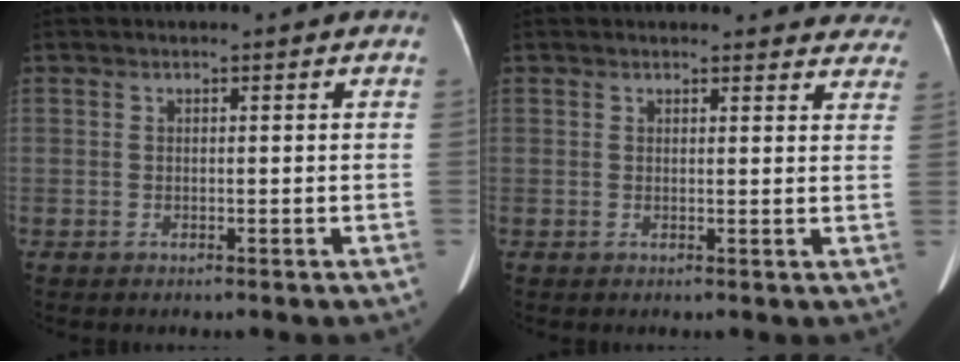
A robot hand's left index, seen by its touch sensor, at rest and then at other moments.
{"total": 12.0, "force": [11.4, 3.2, 1.7], "torque": [0.026, -0.018, 0.093]}